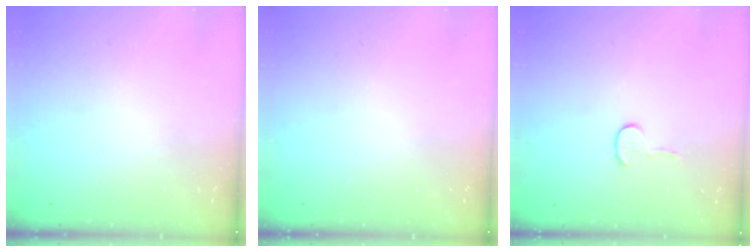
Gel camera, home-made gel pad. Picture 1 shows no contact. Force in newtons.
{"total": 0.0}
{"total": 4.5, "press": 4.4, "slide": 0.4}